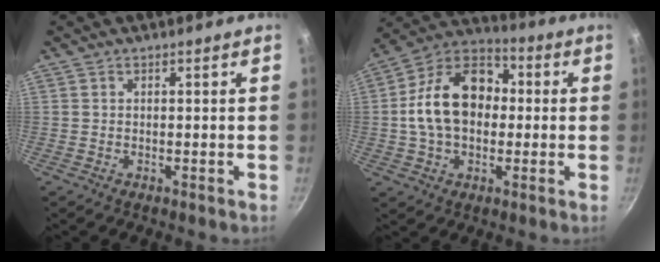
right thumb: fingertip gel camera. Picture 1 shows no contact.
{"total": 17.2, "force": [0.3, 12.1, 12.2], "torque": [-0.177, 0.038, -0.014]}